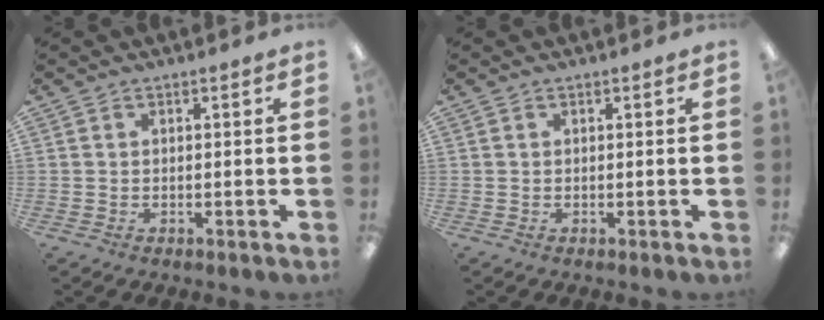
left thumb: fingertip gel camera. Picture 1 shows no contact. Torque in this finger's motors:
{"motor_torque": [-0.06, -0.07, 0.04, -0.03, 0.00]}